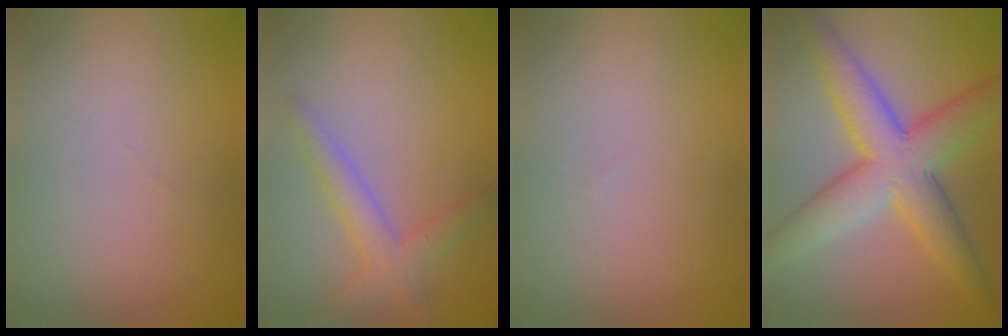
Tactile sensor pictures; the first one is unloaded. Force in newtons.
{"total": 3.1, "press": 3.1, "slide": 0.1}
{"total": 0.0}
{"total": 8.3, "press": 8.3, "slide": 0.1}